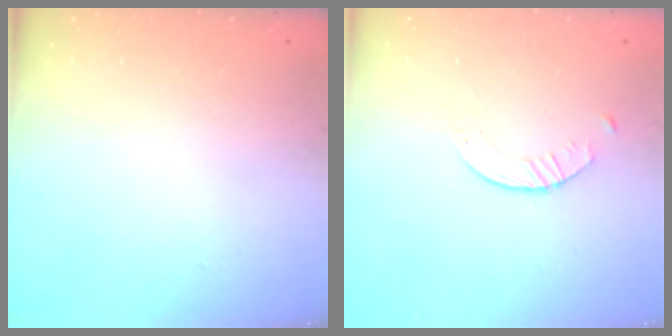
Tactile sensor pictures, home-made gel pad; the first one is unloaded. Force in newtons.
{"total": 1.6, "press": 1.6, "slide": 0.3}